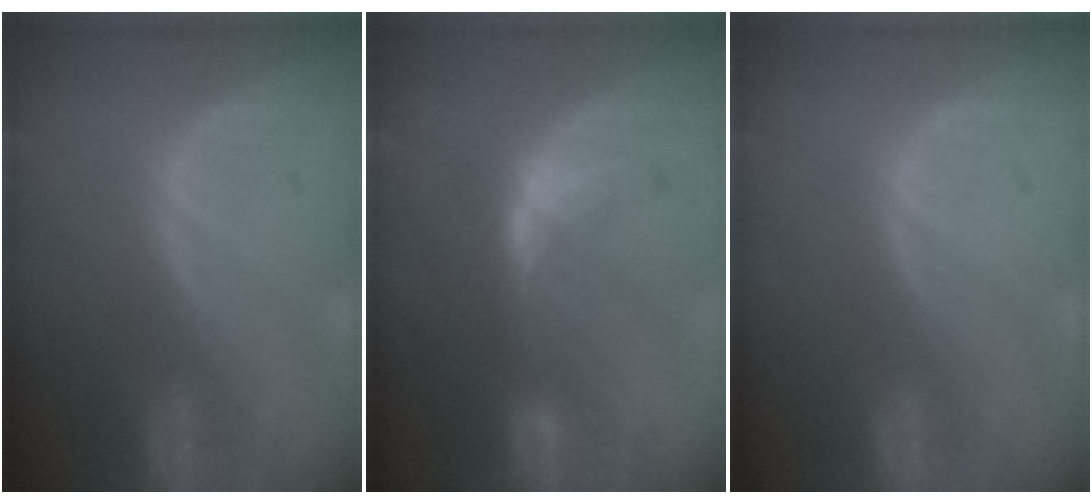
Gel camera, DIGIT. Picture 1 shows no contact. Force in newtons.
{"total": 7.5, "press": 6.8, "slide": 3.2}
{"total": 0.0}